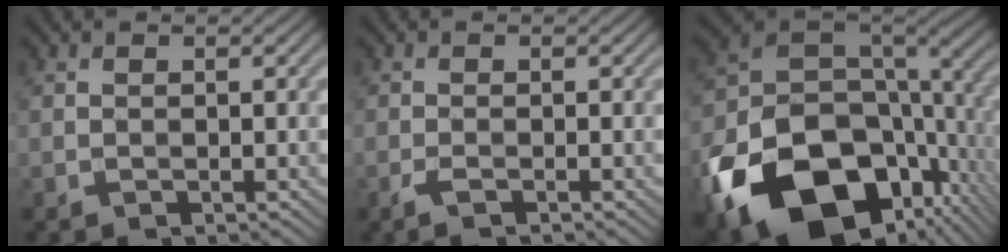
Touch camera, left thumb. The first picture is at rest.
{"total": 1.4, "force": [-0.9, 0.2, 1.0], "torque": [-0.023, 0.001, -0.022]}
{"total": 20.2, "force": [-7.9, 13.4, 12.8], "torque": [-0.293, -0.050, -0.115]}